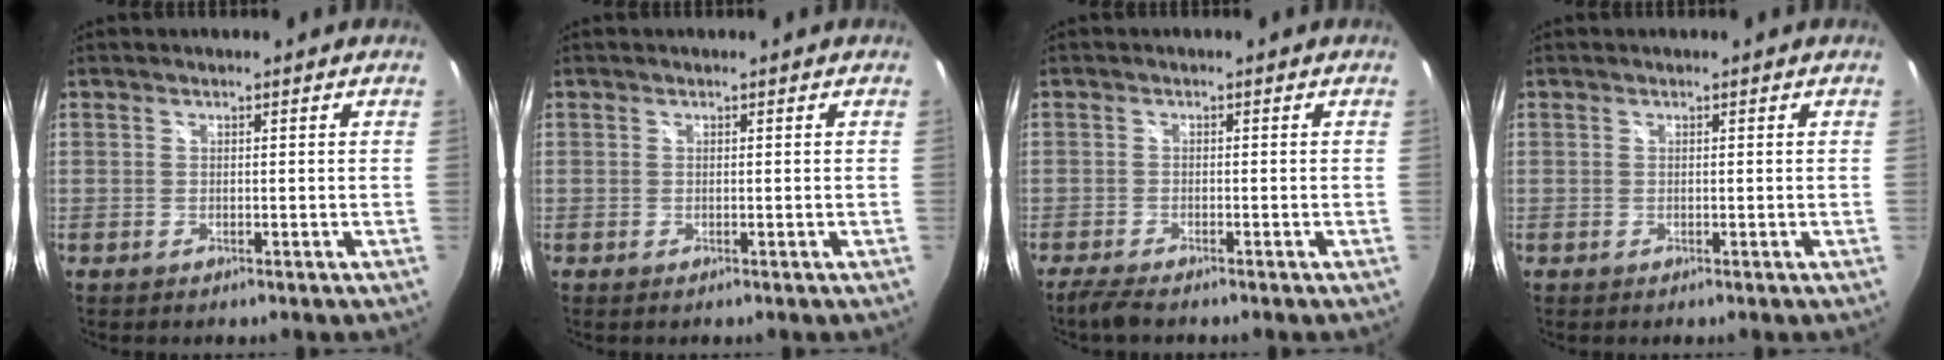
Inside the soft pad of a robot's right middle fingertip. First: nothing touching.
{"total": 0.0}
{"total": 3.5, "force": [-2.8, 0.4, 1.9], "torque": [-0.050, -0.010, -0.053]}
{"total": 0.0}